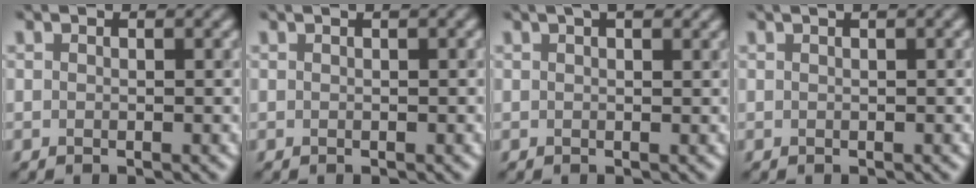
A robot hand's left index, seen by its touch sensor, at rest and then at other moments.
{"total": 1.1, "force": [0.6, 0.3, 0.9], "torque": [-0.009, 0.008, 0.004]}
{"total": 2.2, "force": [1.5, 0.6, 1.4], "torque": [-0.015, 0.002, 0.014]}
{"total": 2.5, "force": [1.3, 1.0, 1.9], "torque": [-0.012, 0.007, 0.006]}